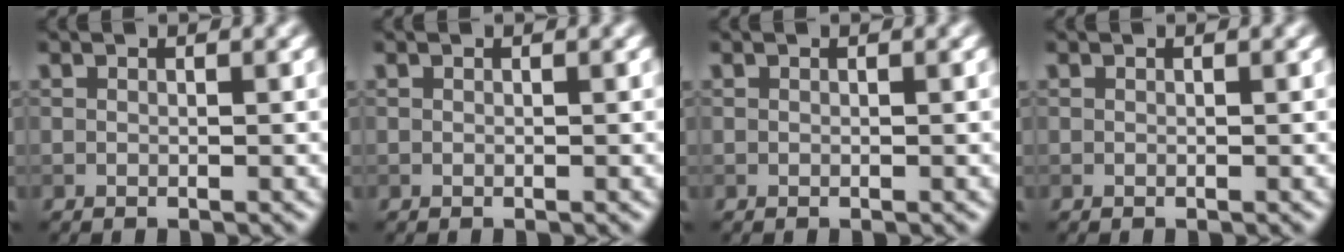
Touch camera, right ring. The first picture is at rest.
{"total": 0.0}
{"total": 0.0}
{"total": 0.0}